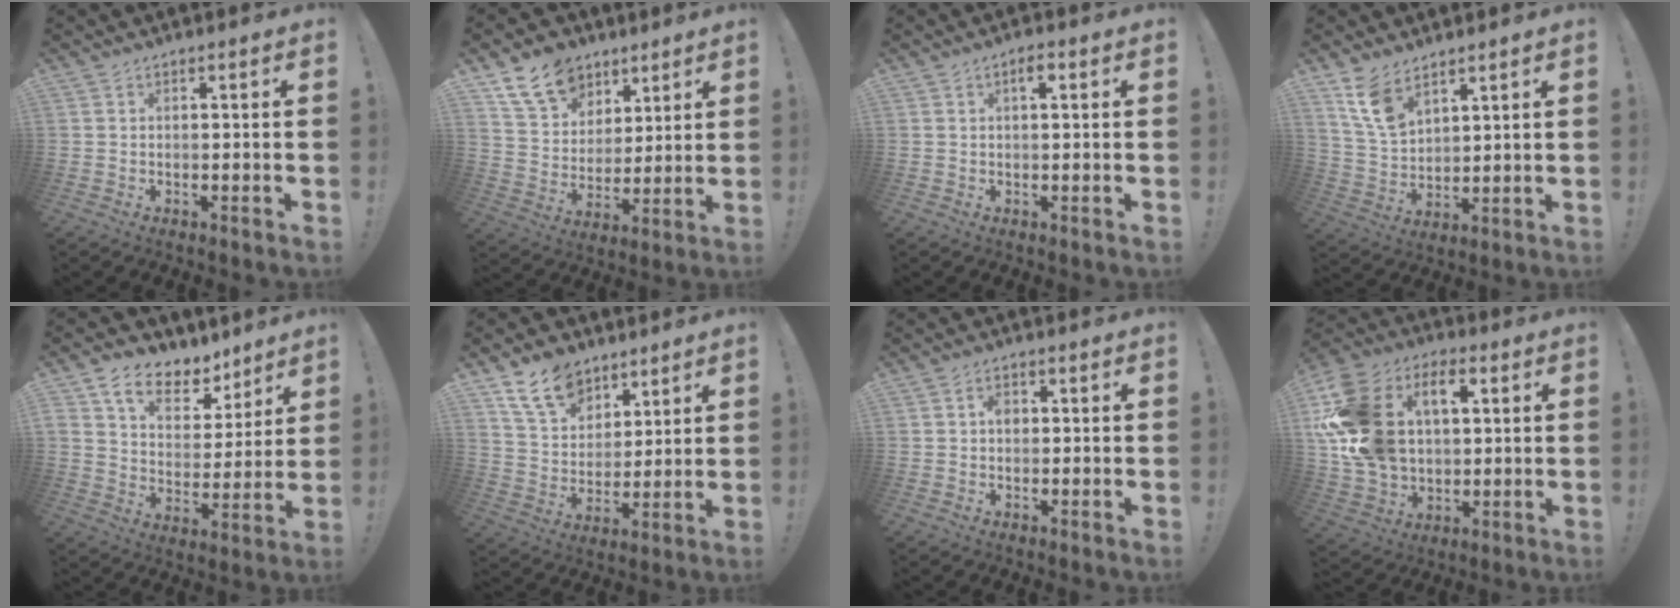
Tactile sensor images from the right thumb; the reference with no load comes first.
{"total": 14.2, "force": [9.0, 10.0, 4.6], "torque": [-0.078, -0.054, 0.175]}
{"total": 2.1, "force": [0.9, 0.7, 1.8], "torque": [-0.033, 0.004, 0.011]}
{"total": 10.0, "force": [7.1, 5.1, 4.9], "torque": [-0.093, -0.036, 0.139]}
{"total": 10.9, "force": [7.7, 6.2, 4.5], "torque": [-0.076, -0.052, 0.146]}
{"total": 13.6, "force": [9.1, 8.8, 5.0], "torque": [-0.089, -0.053, 0.176]}
{"total": 2.4, "force": [-0.1, 1.8, 1.6], "torque": [-0.015, 0.002, -0.007]}
{"total": 23.4, "force": [5.4, 16.5, 15.8], "torque": [-0.293, -0.013, 0.102]}